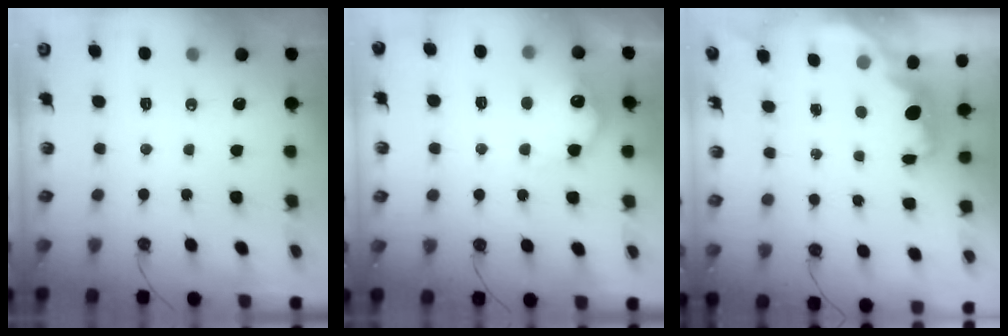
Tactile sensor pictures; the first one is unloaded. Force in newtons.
{"total": 12.3, "press": 12.3, "slide": 0.8}
{"total": 1.8, "press": 1.6, "slide": 0.7}